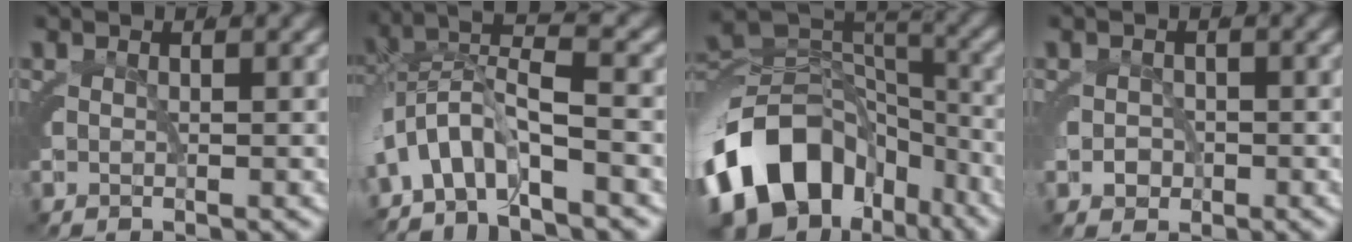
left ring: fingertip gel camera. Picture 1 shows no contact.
{"total": 7.4, "force": [-2.4, 5.2, 4.7], "torque": [-0.129, -0.019, -0.038]}
{"total": 14.0, "force": [-5.6, 9.2, 8.9], "torque": [-0.143, -0.023, -0.083]}
{"total": 1.2, "force": [-0.5, 1.0, 0.2], "torque": [0.003, 0.002, -0.011]}